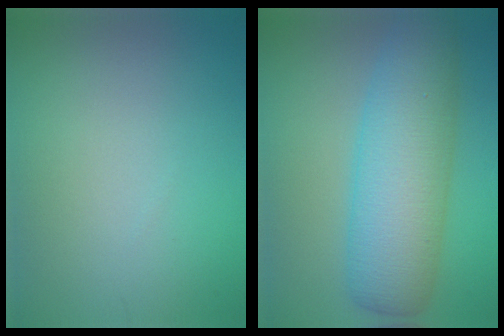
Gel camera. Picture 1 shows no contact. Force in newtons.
{"total": 8.8, "press": 8.8, "slide": 0.0}